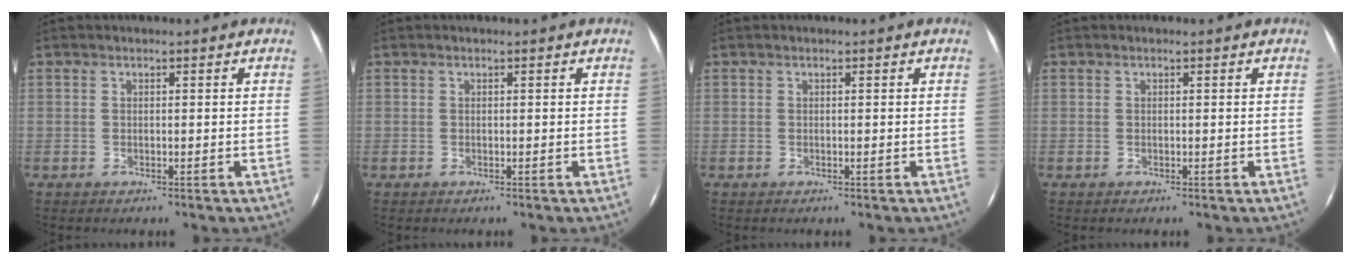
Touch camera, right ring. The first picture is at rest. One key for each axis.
{"total": 0.0}
{"total": 0.0}
{"total": 0.0}